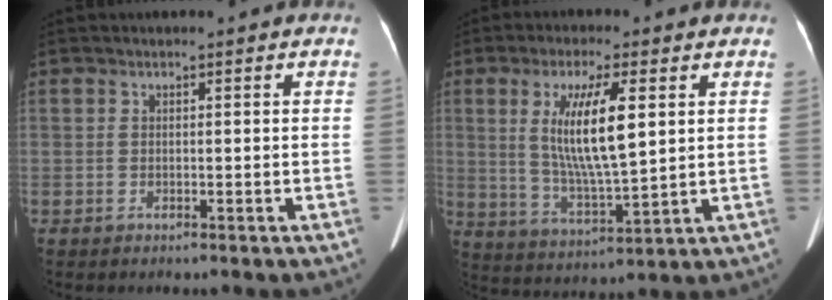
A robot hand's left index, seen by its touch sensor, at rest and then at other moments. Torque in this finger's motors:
{"motor_torque": [1.71, -0.43, 0.91, 0.21]}